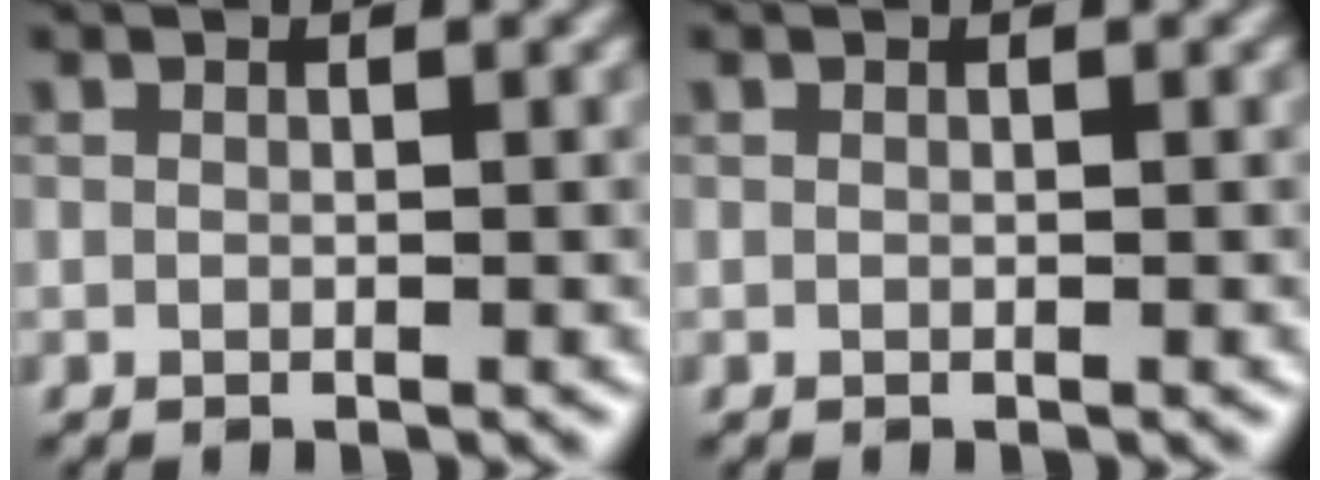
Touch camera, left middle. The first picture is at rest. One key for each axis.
{"total": 0.0}